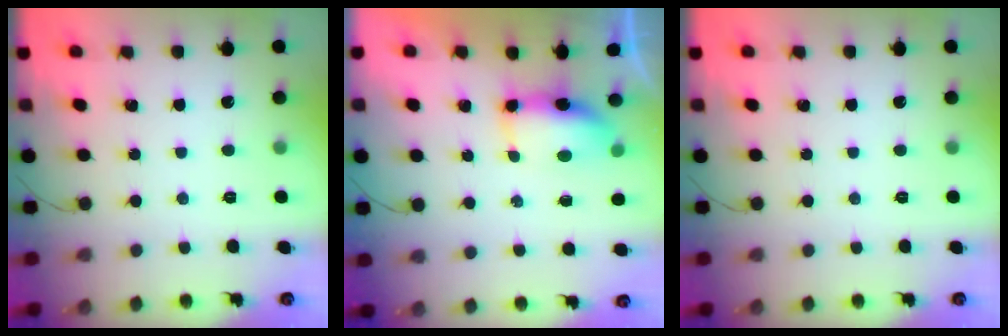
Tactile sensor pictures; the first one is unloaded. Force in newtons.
{"total": 10.3, "press": 8.2, "slide": 6.2}
{"total": 0.0}